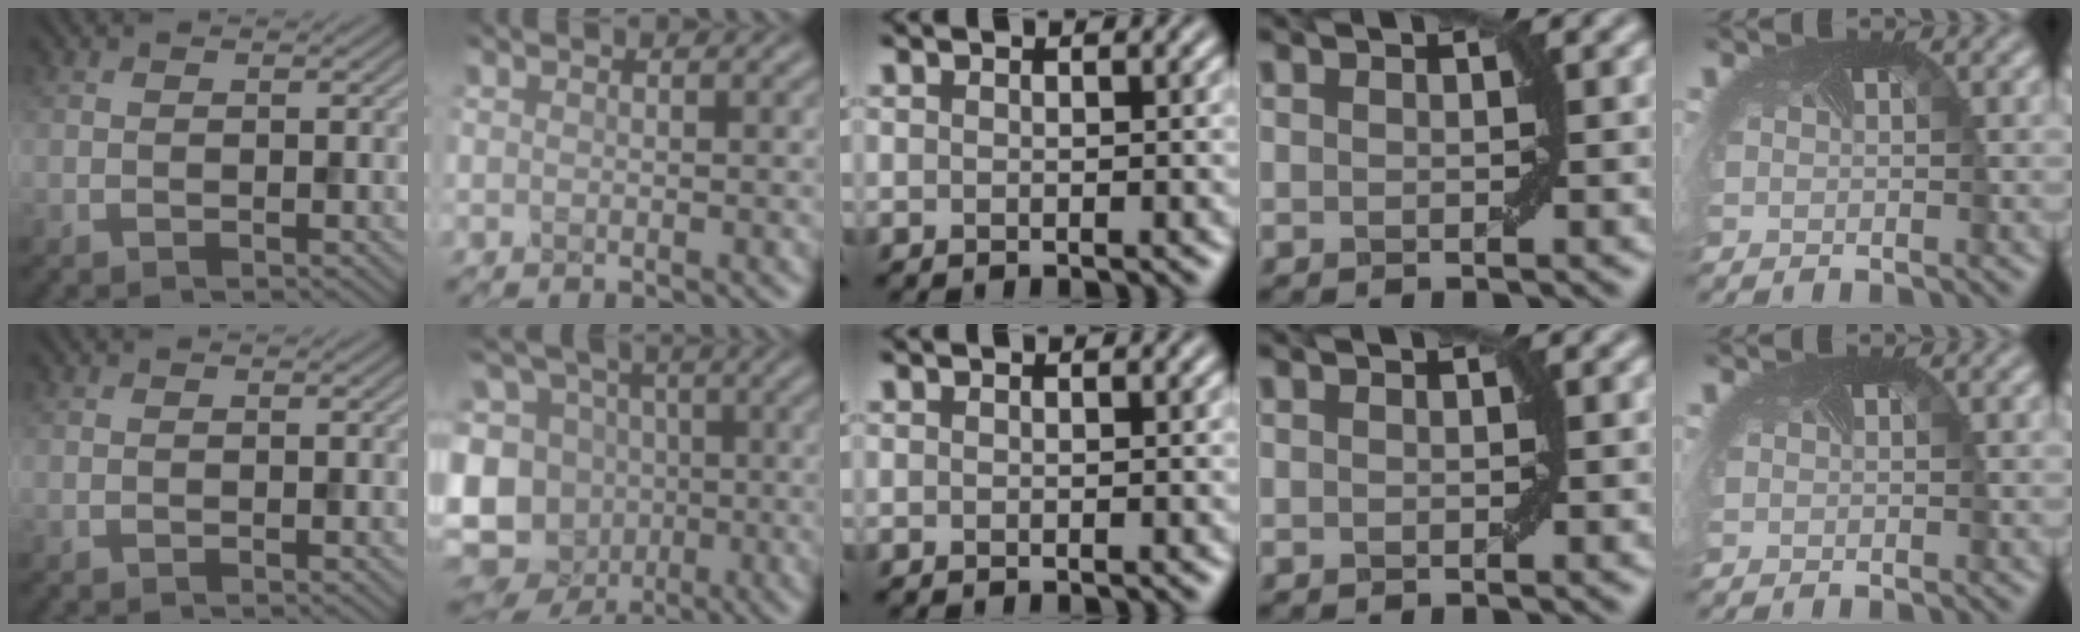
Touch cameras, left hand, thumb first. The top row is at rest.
{"index": {"total": 15.9, "force": [-4.4, 14.4, 5.4], "torque": [-0.150, 0.016, -0.083]}}